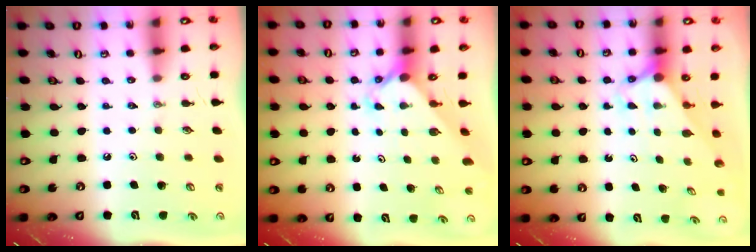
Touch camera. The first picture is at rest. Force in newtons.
{"total": 2.4, "press": 2.4, "slide": 0.2}
{"total": 2.9, "press": 2.9, "slide": 0.0}